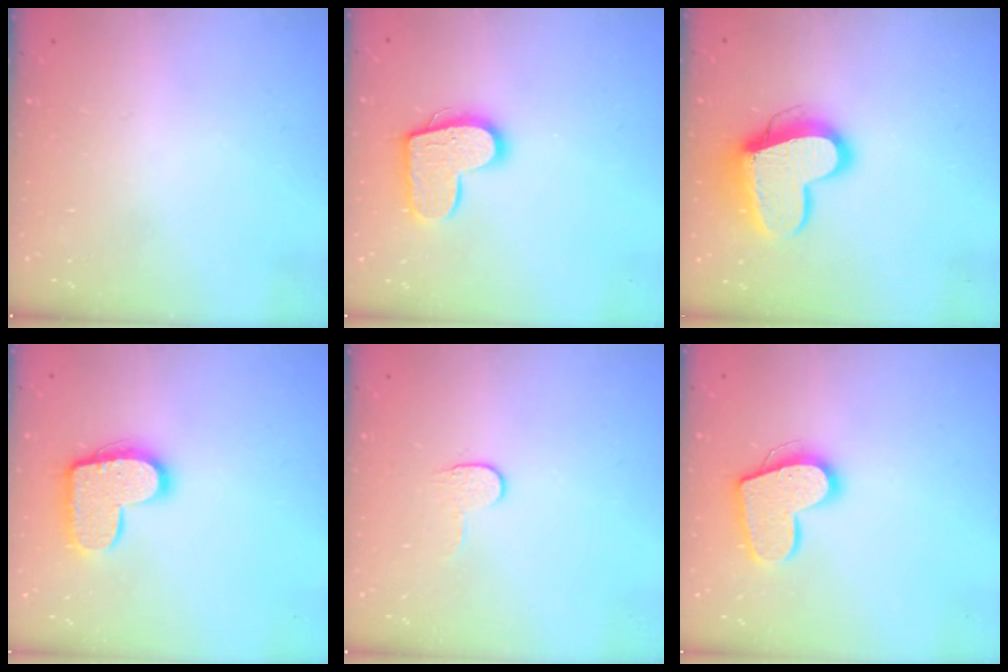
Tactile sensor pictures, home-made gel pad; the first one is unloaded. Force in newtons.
{"total": 14.5, "press": 14.5, "slide": 0.8}
{"total": 15.0, "press": 14.9, "slide": 1.6}
{"total": 14.6, "press": 14.6, "slide": 0.8}
{"total": 4.5, "press": 4.5, "slide": 0.4}
{"total": 14.9, "press": 14.9, "slide": 1.0}